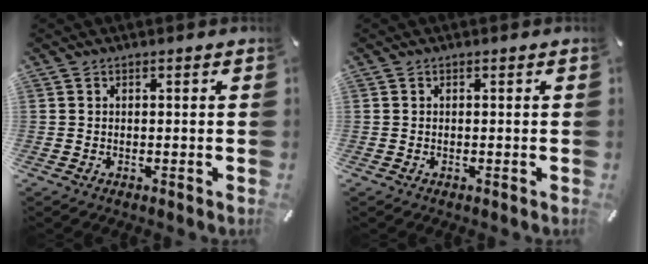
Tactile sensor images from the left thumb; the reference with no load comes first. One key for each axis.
{"total": 0.0}